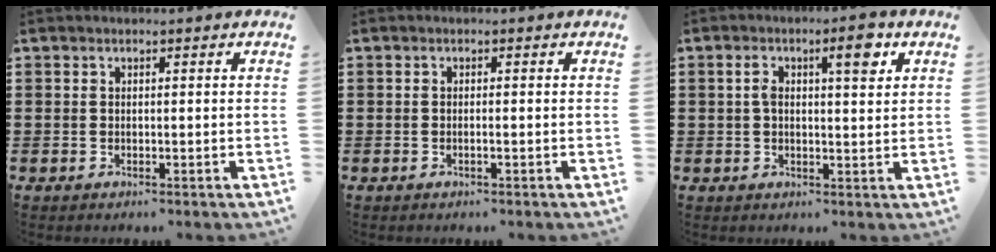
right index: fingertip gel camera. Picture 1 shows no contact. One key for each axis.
{"total": 0.6, "fx": -0.2, "fy": -0.1, "fz": 0.5, "tx": -0.009, "ty": -0.003, "tz": -0.004}
{"total": 5.6, "fx": 2.2, "fy": 1.7, "fz": 4.8, "tx": -0.086, "ty": 0.005, "tz": 0.030}